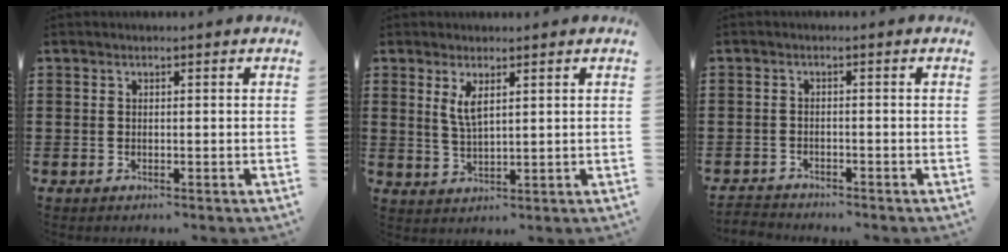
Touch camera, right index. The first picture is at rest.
{"total": 3.4, "force": [1.6, 1.0, 2.7], "torque": [-0.058, 0.005, 0.028]}
{"total": 1.7, "force": [-1.6, 0.2, -0.2], "torque": [-0.003, 0.002, -0.037]}